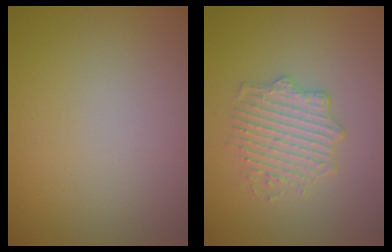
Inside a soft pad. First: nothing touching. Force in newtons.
{"total": 2.6, "press": 2.0, "slide": 1.6}